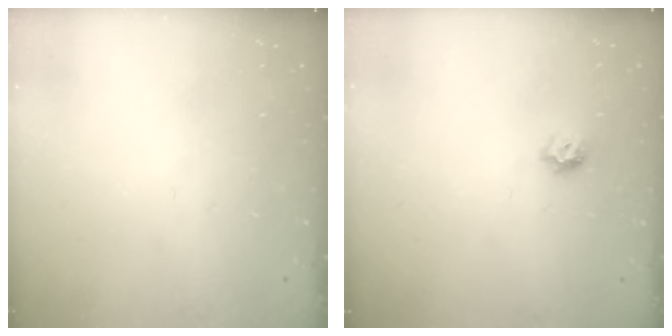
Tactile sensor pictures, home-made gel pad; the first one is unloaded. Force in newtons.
{"total": 6.2, "press": 6.2, "slide": 0.8}